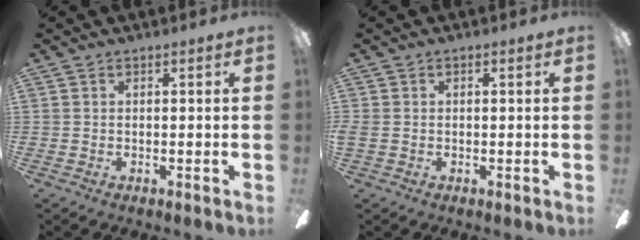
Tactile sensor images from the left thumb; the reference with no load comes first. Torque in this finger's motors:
{"motor_torque": [0.03, 0.03, 0.06, -0.06, 0.03]}